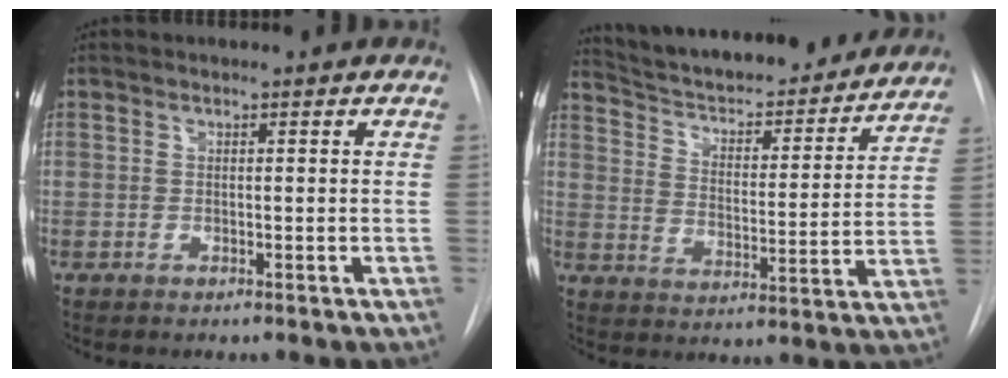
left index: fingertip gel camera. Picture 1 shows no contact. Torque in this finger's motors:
{"motor_torque": [0.12, -0.95, 0.34, 0.13]}